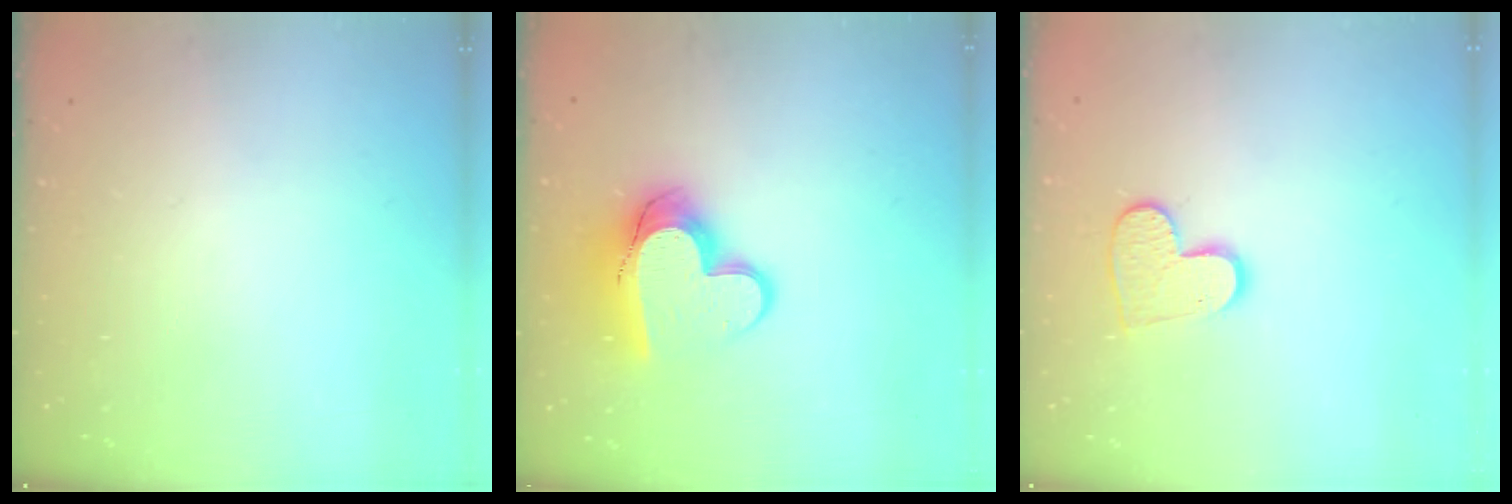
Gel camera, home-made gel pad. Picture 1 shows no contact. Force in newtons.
{"total": 14.5, "press": 14.5, "slide": 1.2}
{"total": 10.0, "press": 10.0, "slide": 0.9}